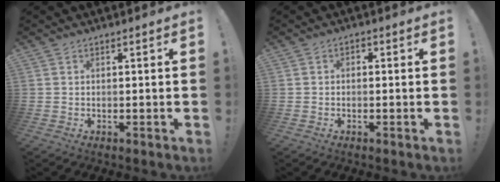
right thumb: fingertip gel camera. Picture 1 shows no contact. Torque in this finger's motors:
{"motor_torque": [-0.09, 0.03, -0.06, 0.12, 0.04]}